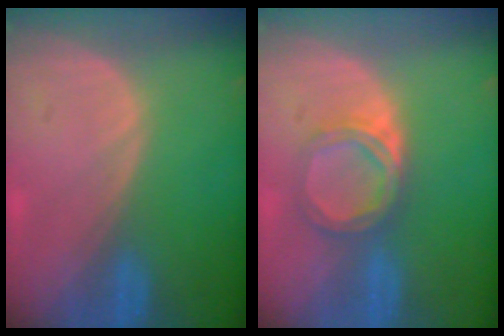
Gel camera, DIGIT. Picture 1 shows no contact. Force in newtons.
{"total": 4.8, "press": 4.8, "slide": 0.3}